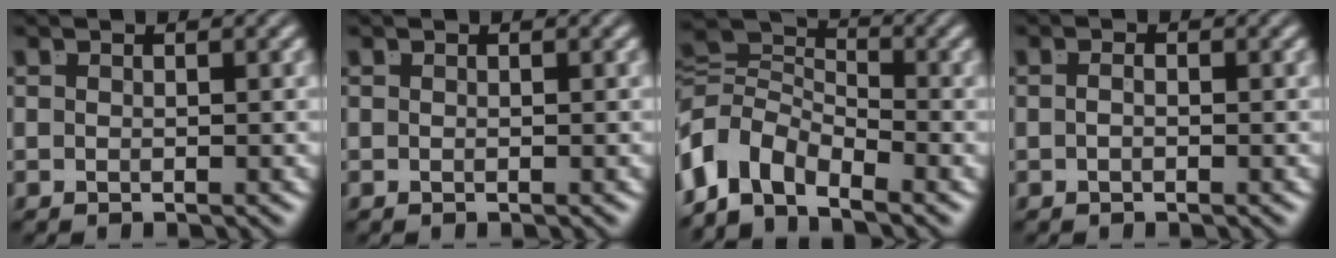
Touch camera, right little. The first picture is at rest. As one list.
[{"total": 0.0}, {"total": 9.3, "force": [-1.8, 7.4, 5.4], "torque": [-0.123, -0.036, -0.032]}, {"total": 0.7, "force": [-0.4, -0.2, 0.5], "torque": [-0.010, -0.007, -0.005]}]